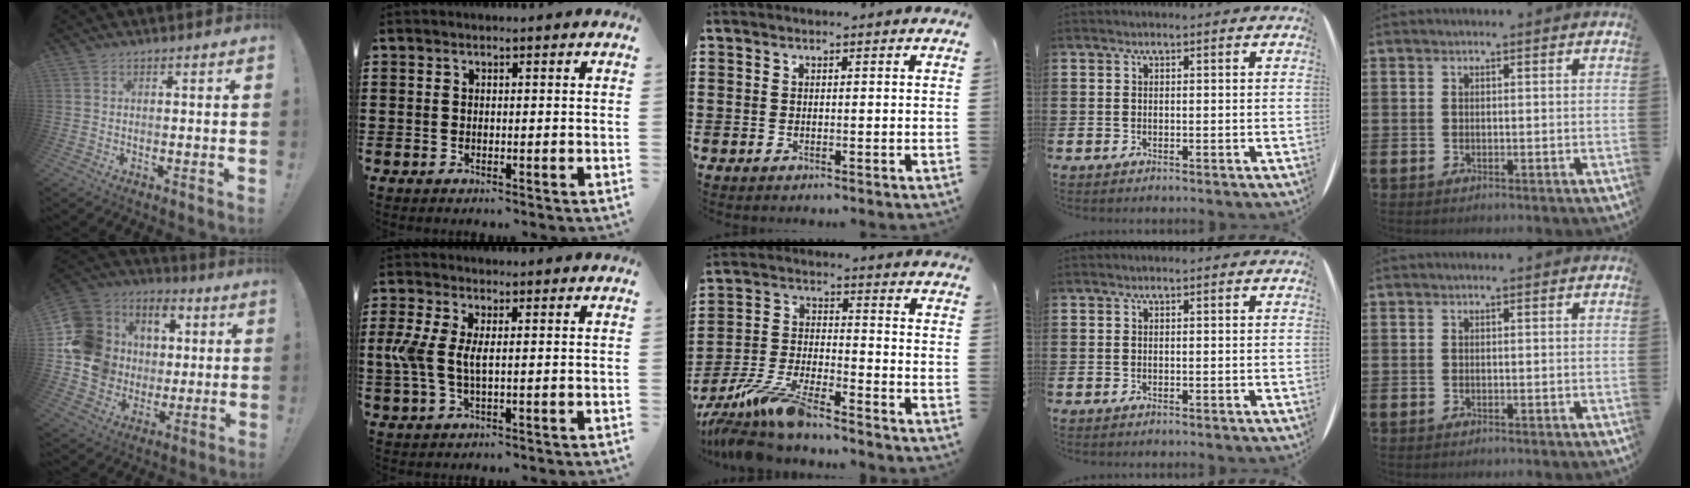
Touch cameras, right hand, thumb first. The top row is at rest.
{"thumb": {"total": 17.3, "force": [2.1, 16.0, 6.1], "torque": [-0.095, 0.003, 0.081]}, "index": {"total": 5.0, "force": [0.3, 2.2, 4.4], "torque": [-0.117, -0.004, -0.004]}, "middle": {"total": 9.4, "force": [-8.3, 1.0, 4.2], "torque": [-0.096, 0.002, -0.167]}}